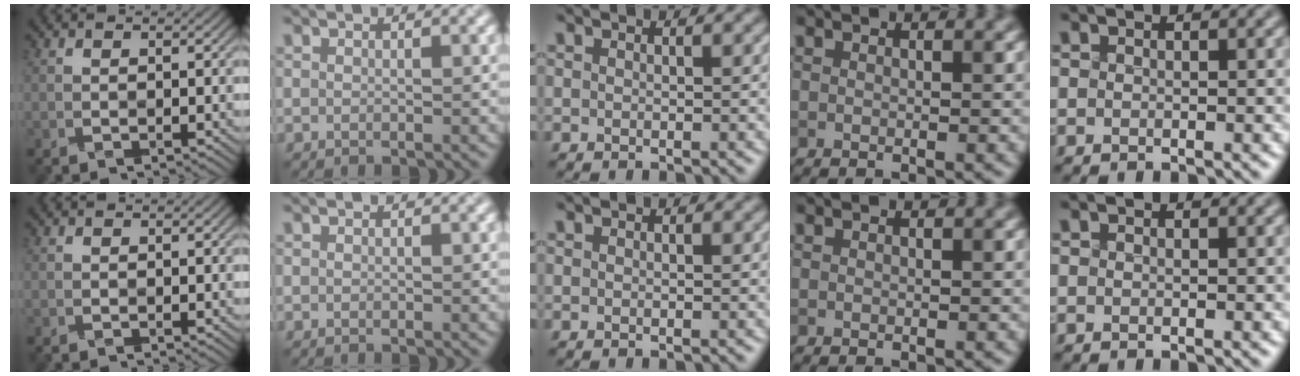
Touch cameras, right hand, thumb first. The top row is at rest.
{}